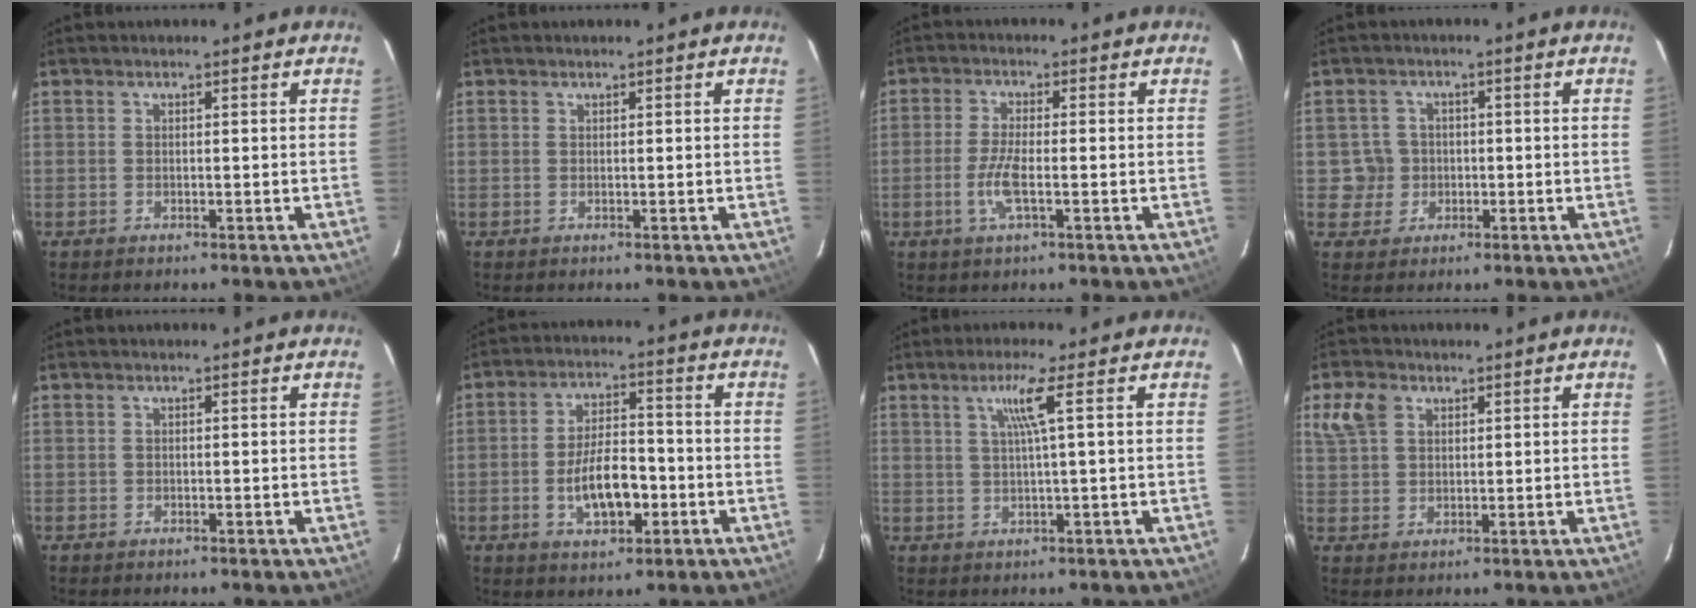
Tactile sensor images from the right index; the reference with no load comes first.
{"total": 0.0}
{"total": 5.2, "force": [-1.5, 1.1, 4.8], "torque": [-0.101, -0.004, -0.032]}
{"total": 4.2, "force": [-0.4, 4.2, 0.2], "torque": [-0.003, 0.019, 0.000]}
{"total": 0.0}
{"total": 9.3, "force": [-2.9, 4.5, 7.6], "torque": [-0.144, 0.007, -0.038]}
{"total": 4.2, "force": [1.5, -1.1, 3.8], "torque": [-0.066, 0.002, 0.030]}
{"total": 5.3, "force": [2.4, 3.9, 2.8], "torque": [-0.063, 0.018, 0.048]}